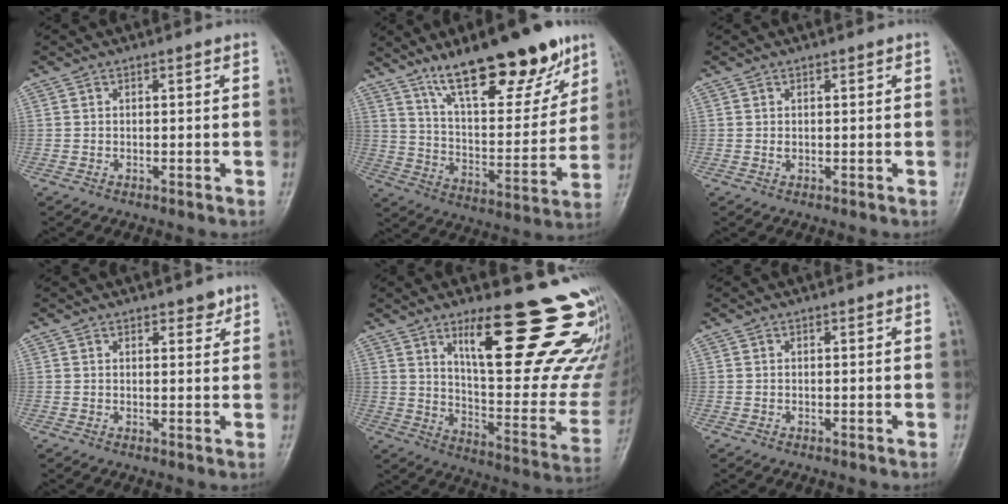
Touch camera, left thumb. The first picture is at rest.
{"total": 22.8, "force": [15.1, 7.4, 15.4], "torque": [-0.197, -0.068, 0.251]}
{"total": 0.8, "force": [0.4, 0.6, 0.5], "torque": [-0.002, -0.001, 0.006]}
{"total": 2.4, "force": [1.8, 1.2, 1.1], "torque": [0.000, -0.010, 0.024]}
{"total": 26.4, "force": [16.4, 6.6, 19.6], "torque": [-0.209, -0.105, 0.241]}
{"total": 0.0}